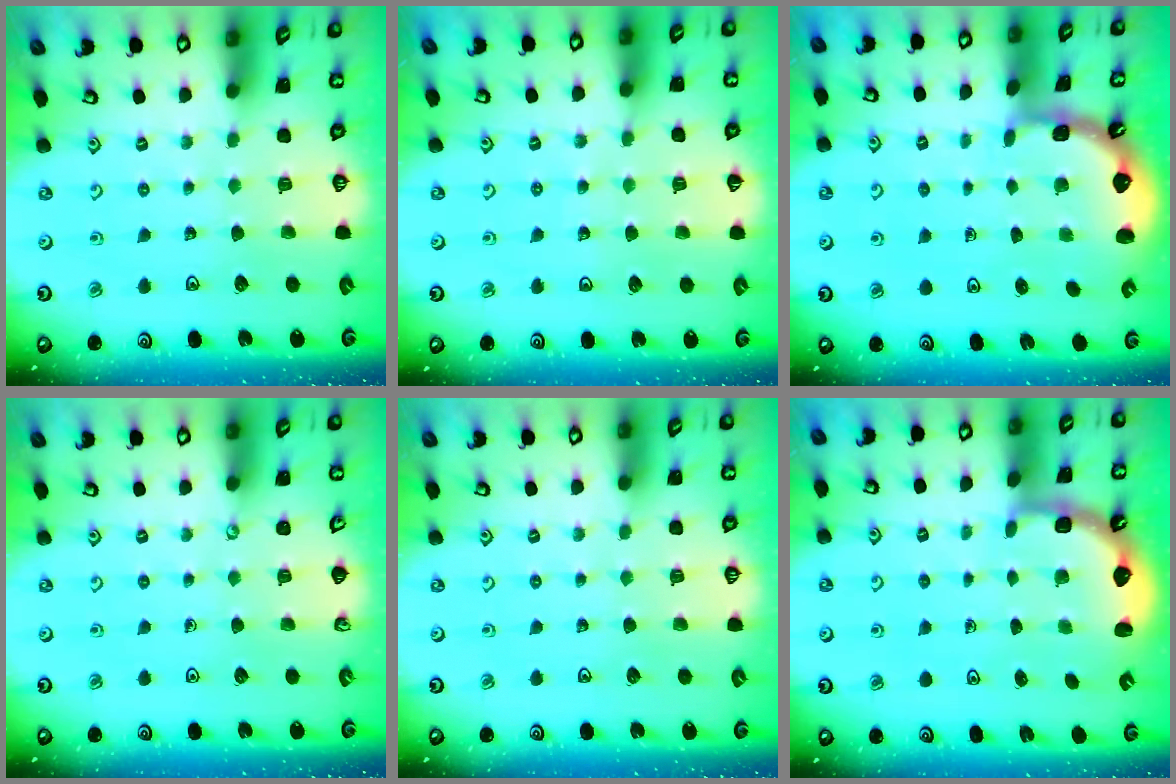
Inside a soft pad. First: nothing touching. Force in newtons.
{"total": 4.0, "press": 4.0, "slide": 0.5}
{"total": 1.3, "press": 1.2, "slide": 0.1}
{"total": 0.0}
{"total": 0.0}
{"total": 2.5, "press": 2.1, "slide": 1.3}